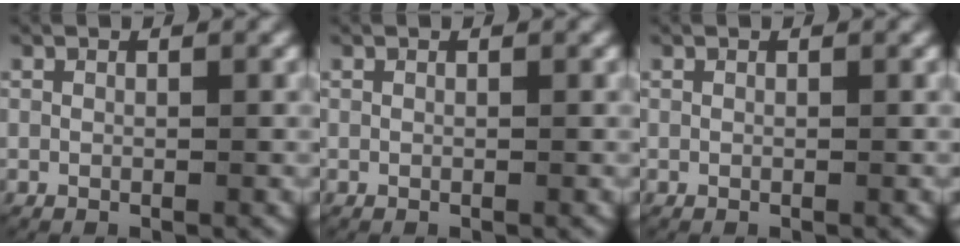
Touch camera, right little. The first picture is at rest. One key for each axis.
{"total": 0.0}
{"total": 0.0}